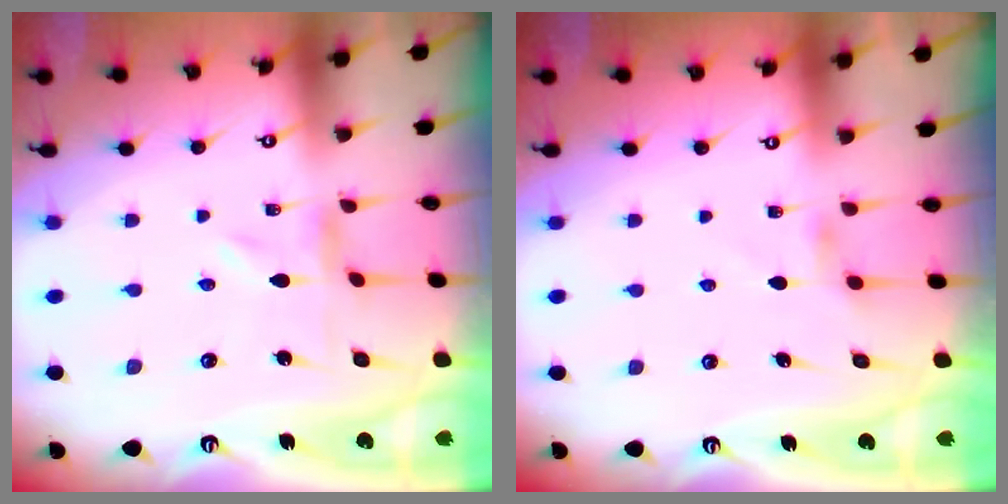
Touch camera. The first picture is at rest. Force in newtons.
{"total": 2.6, "press": 2.5, "slide": 0.6}